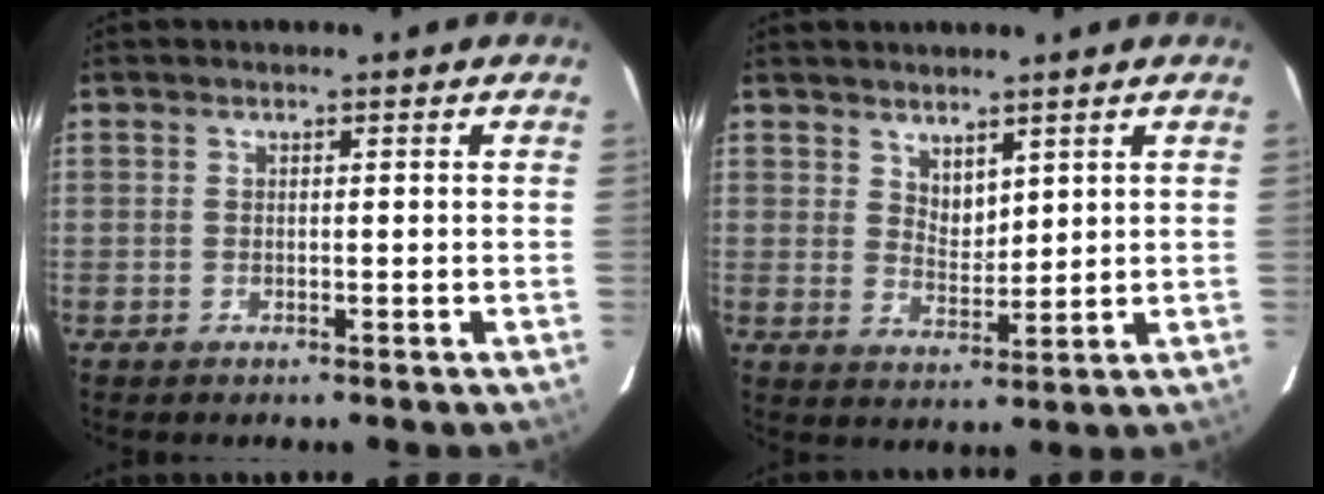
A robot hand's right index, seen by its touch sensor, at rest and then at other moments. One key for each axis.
{"total": 4.0, "fx": 3.1, "fy": 1.9, "fz": 1.7, "tx": -0.023, "ty": -0.002, "tz": 0.058}